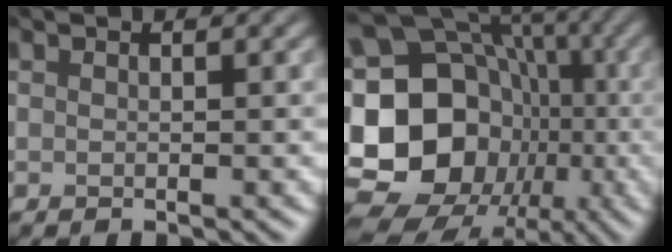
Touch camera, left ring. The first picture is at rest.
{"total": 20.8, "force": [-6.1, 18.3, 7.8], "torque": [-0.160, 0.010, -0.115]}